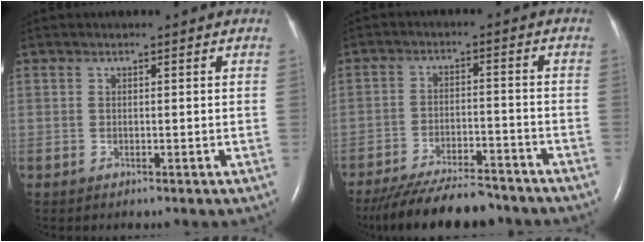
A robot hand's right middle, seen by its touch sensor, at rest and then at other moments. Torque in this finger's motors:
{"motor_torque": [1.02, -1.12, 0.14, 0.05]}